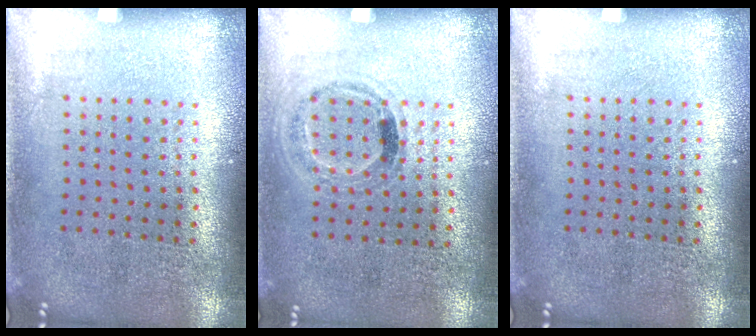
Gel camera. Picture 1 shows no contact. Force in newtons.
{"total": 0.9, "press": 0.7, "slide": 0.6}
{"total": 0.0}